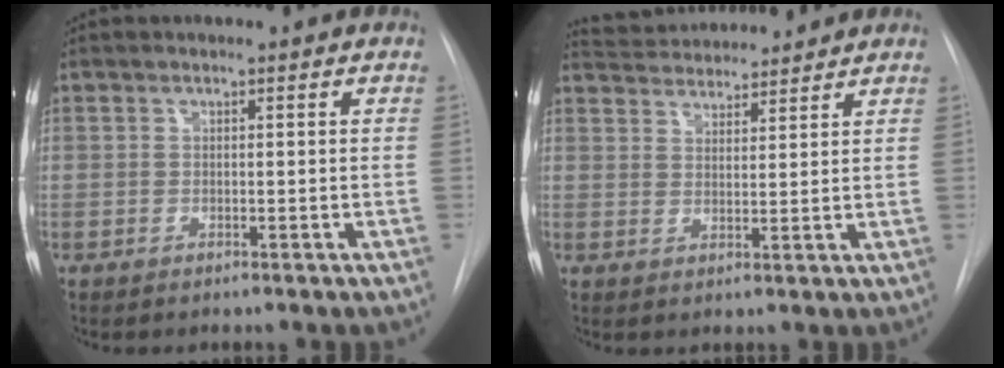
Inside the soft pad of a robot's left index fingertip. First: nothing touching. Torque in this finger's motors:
{"motor_torque": [-0.62, -1.11, 0.08, 0.02]}